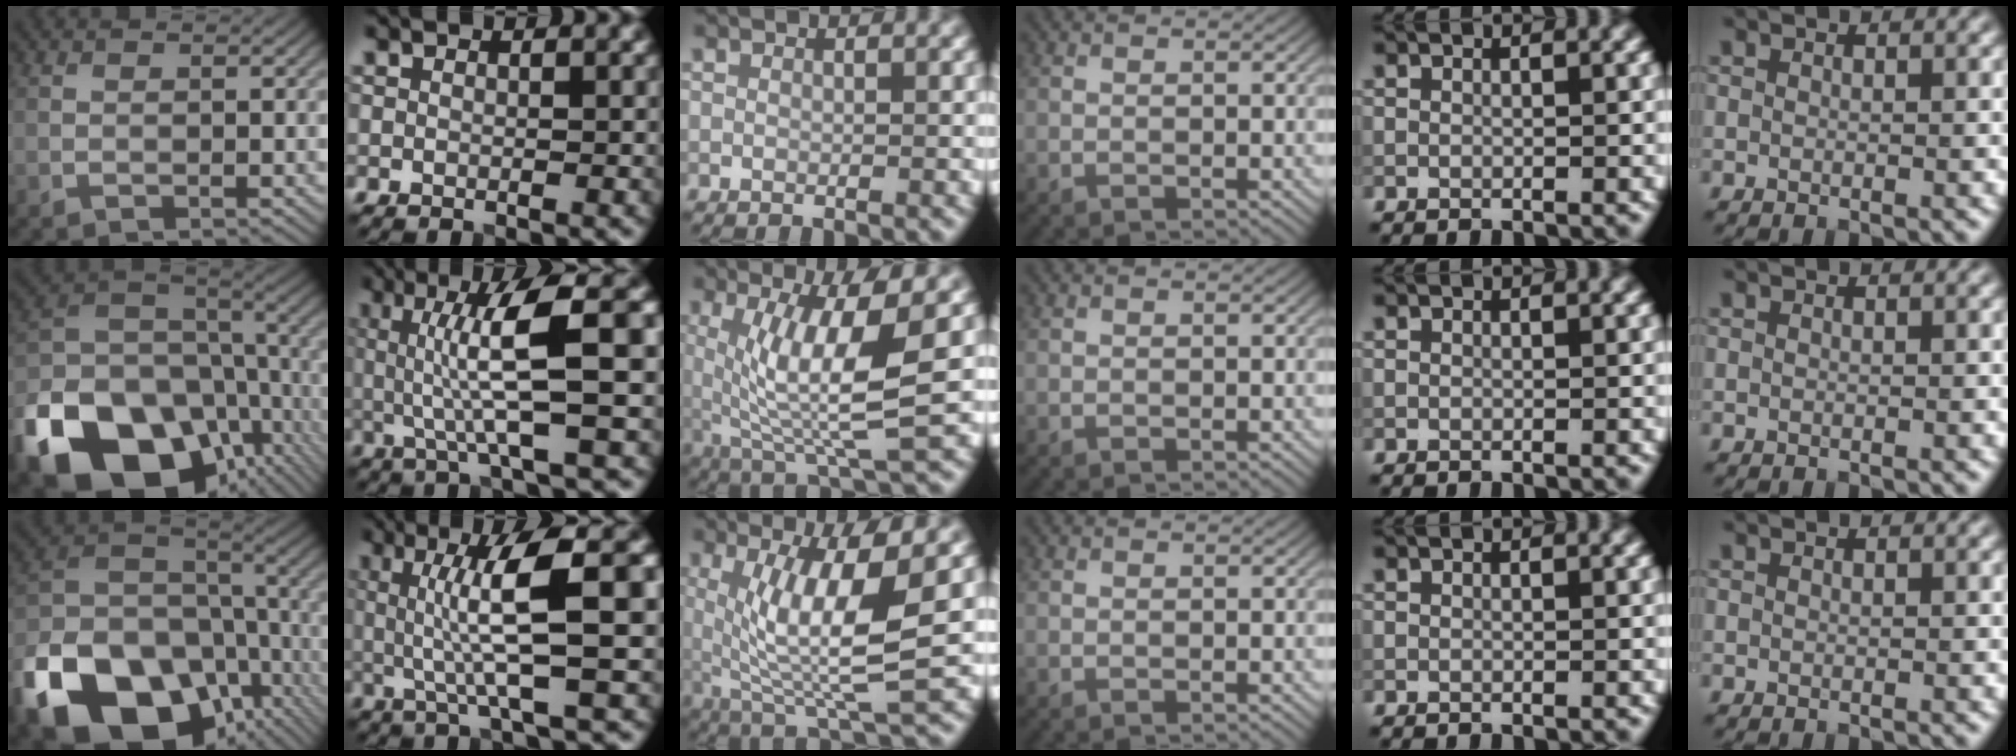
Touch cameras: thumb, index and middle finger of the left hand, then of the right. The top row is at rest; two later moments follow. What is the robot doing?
{"motion": "lift_and_place", "object": "calculator"}